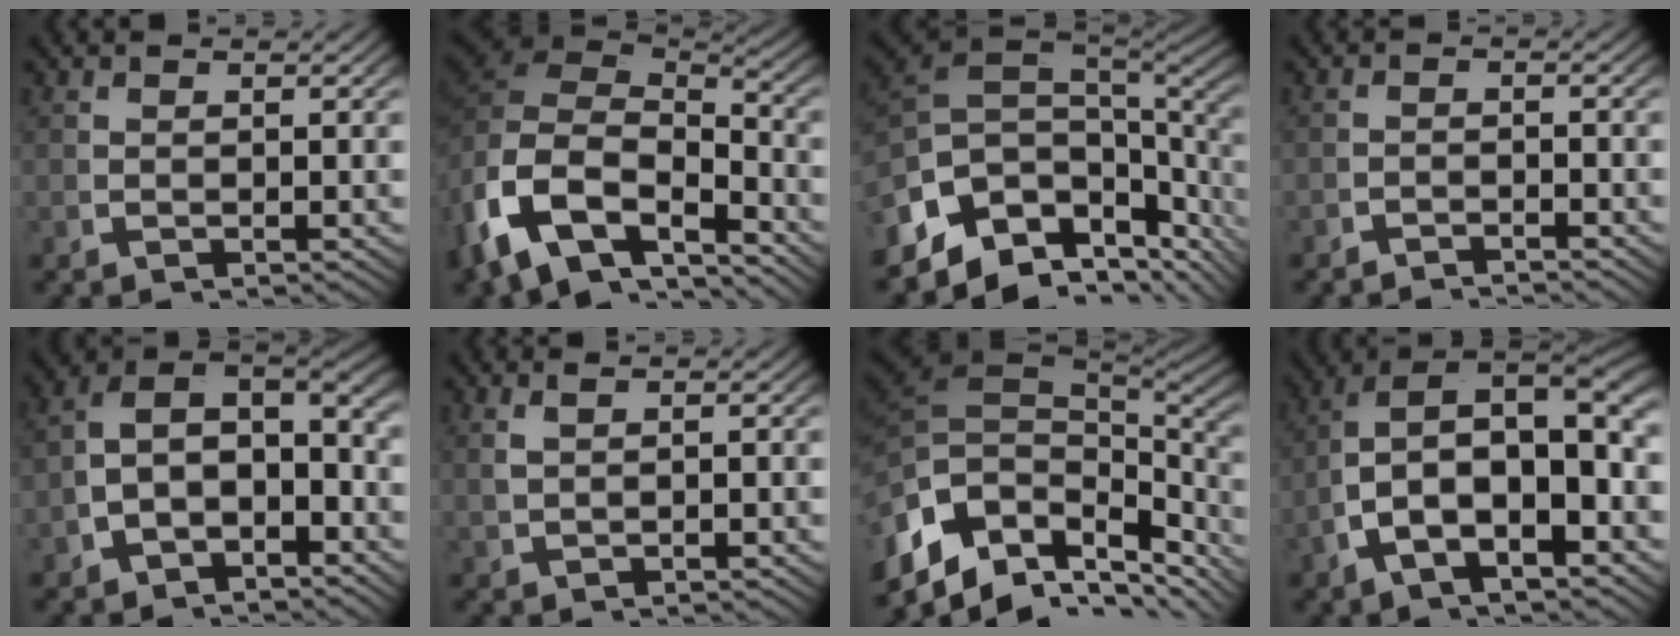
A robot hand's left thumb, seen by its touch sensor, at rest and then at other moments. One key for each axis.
{"total": 12.6, "fx": -2.2, "fy": 9.0, "fz": 8.5, "tx": -0.206, "ty": -0.045, "tz": -0.023}
{"total": 15.3, "fx": -2.6, "fy": 10.6, "fz": 10.8, "tx": -0.228, "ty": -0.043, "tz": -0.019}
{"total": 2.1, "fx": -2.1, "fy": 0.1, "fz": -0.1, "tx": 0.012, "ty": -0.002, "tz": -0.040}
{"total": 12.5, "fx": -0.2, "fy": 9.7, "fz": 7.9, "tx": -0.135, "ty": -0.009, "tz": -0.018}
{"total": 1.3, "fx": 0.5, "fy": 0.3, "fz": 1.1, "tx": -0.027, "ty": 0.006, "tz": 0.013}
{"total": 15.3, "fx": -2.9, "fy": 10.7, "fz": 10.5, "tx": -0.198, "ty": -0.048, "tz": -0.015}
{"total": 14.3, "fx": -0.5, "fy": 9.8, "fz": 10.4, "tx": -0.194, "ty": -0.032, "tz": -0.008}